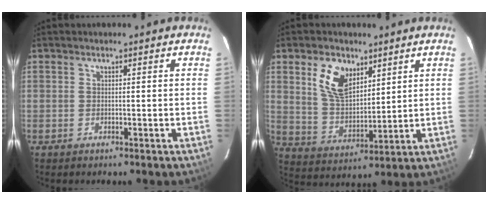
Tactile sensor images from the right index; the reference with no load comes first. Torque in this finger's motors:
{"motor_torque": [0.28, 0.23, 0.27, 0.12]}